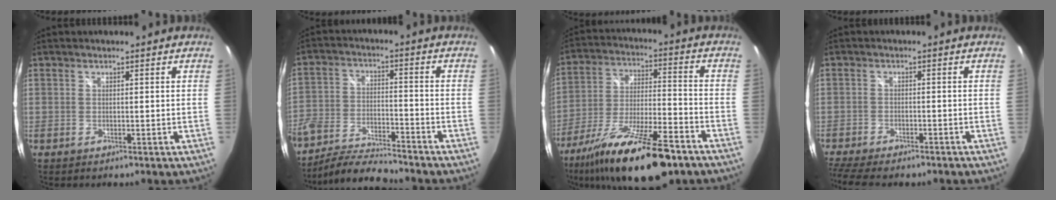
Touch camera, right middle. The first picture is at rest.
{"total": 11.8, "force": [-10.1, 2.8, 5.4], "torque": [-0.117, -0.017, -0.186]}
{"total": 22.7, "force": [-15.9, 5.4, 15.2], "torque": [-0.286, -0.049, -0.263]}
{"total": 10.5, "force": [-8.8, 2.6, 5.1], "torque": [-0.125, -0.037, -0.144]}